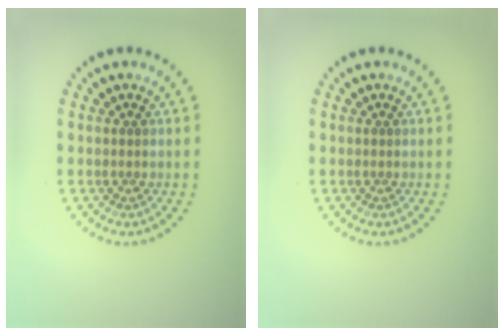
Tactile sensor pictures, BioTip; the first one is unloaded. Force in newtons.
{"total": 0.0}